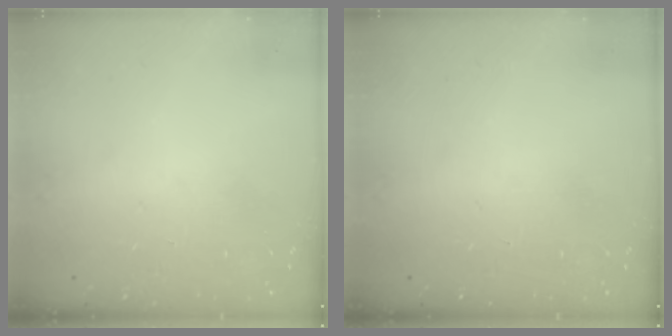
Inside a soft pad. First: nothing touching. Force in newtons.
{"total": 0.0}